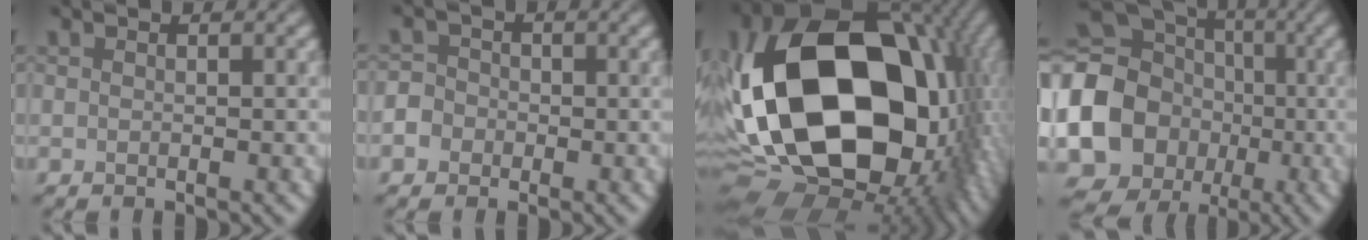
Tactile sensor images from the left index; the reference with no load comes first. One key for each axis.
{"total": 3.3, "fx": -1.3, "fy": 2.9, "fz": 0.9, "tx": -0.001, "ty": 0.006, "tz": -0.039}
{"total": 21.7, "fx": 0.2, "fy": 14.8, "fz": 15.8, "tx": -0.335, "ty": -0.019, "tz": 0.020}
{"total": 19.0, "fx": -2.4, "fy": 17.1, "fz": 8.0, "tx": -0.181, "ty": -0.016, "tz": -0.088}